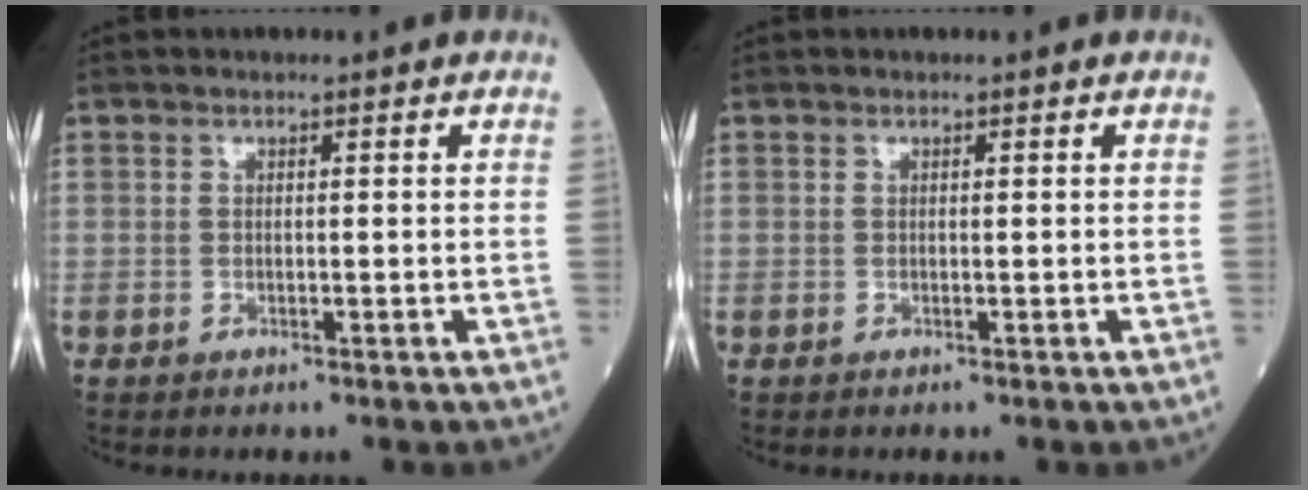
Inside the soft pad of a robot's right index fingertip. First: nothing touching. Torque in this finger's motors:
{"motor_torque": [0.10, 0.01, 0.05, 0.01]}